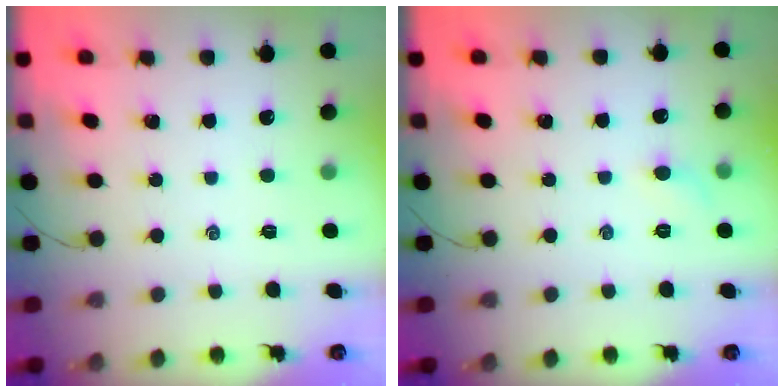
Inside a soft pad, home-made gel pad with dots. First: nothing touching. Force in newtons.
{"total": 3.9, "press": 3.6, "slide": 1.4}